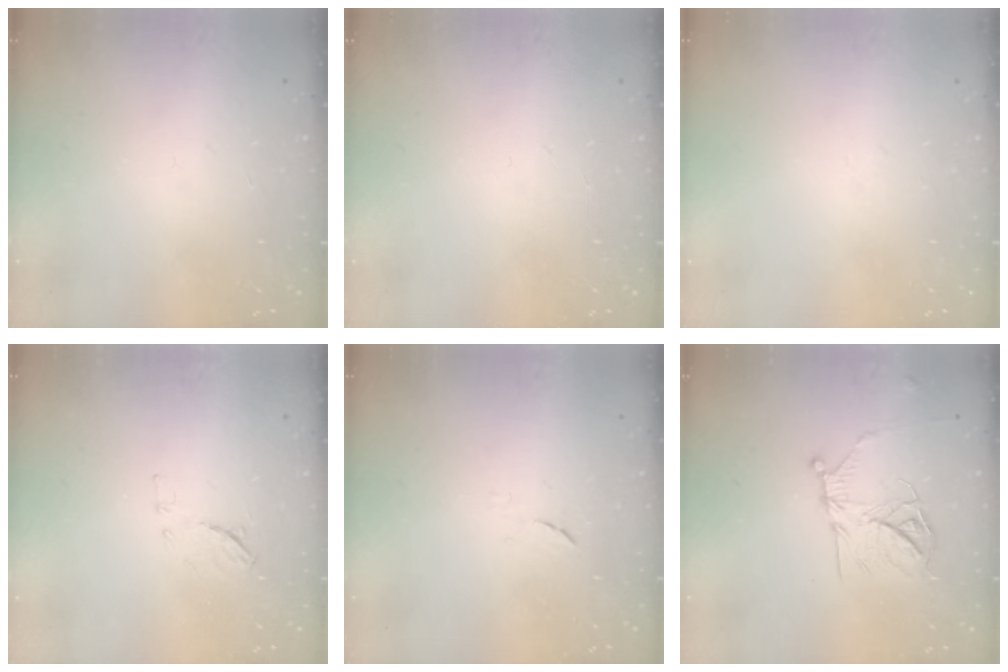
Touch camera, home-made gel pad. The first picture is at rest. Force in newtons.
{"total": 0.0}
{"total": 0.0}
{"total": 6.9, "press": 6.9, "slide": 0.7}
{"total": 4.3, "press": 4.2, "slide": 0.6}
{"total": 13.2, "press": 13.2, "slide": 0.8}